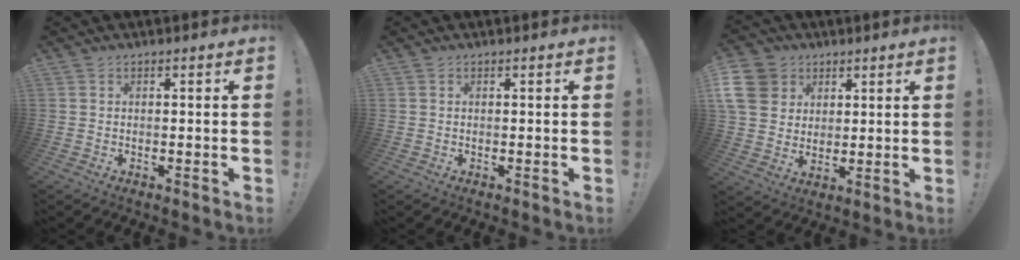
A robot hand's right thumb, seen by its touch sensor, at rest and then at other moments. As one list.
[{"total": 0.0}, {"total": 12.4, "force": [4.5, 10.4, 5.0], "torque": [-0.082, -0.018, 0.096]}]